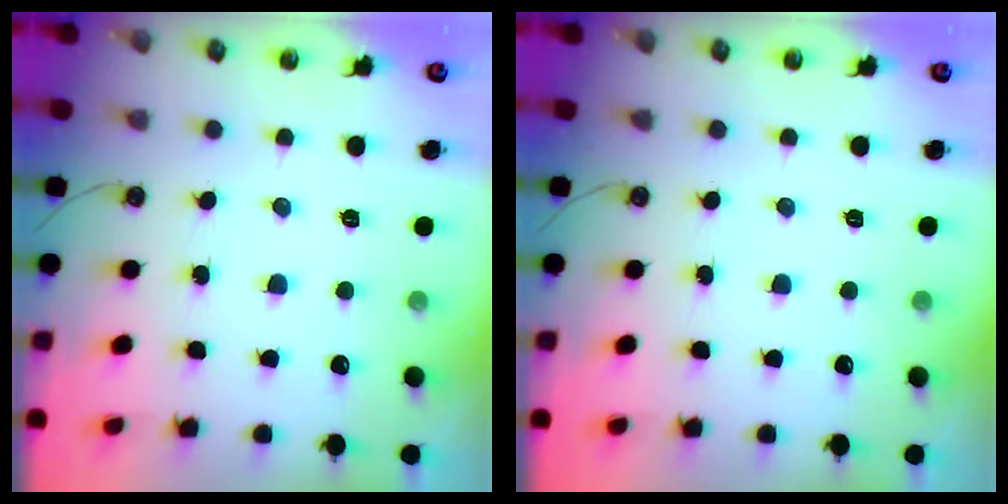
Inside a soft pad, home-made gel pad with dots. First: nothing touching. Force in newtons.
{"total": 0.0}